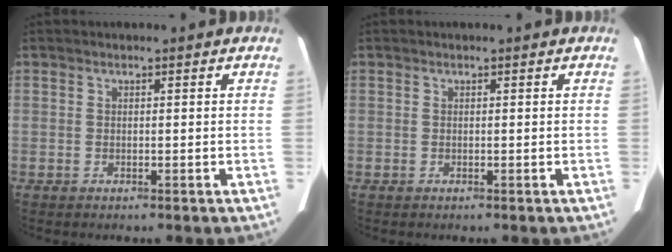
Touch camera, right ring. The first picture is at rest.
{"total": 0.0}